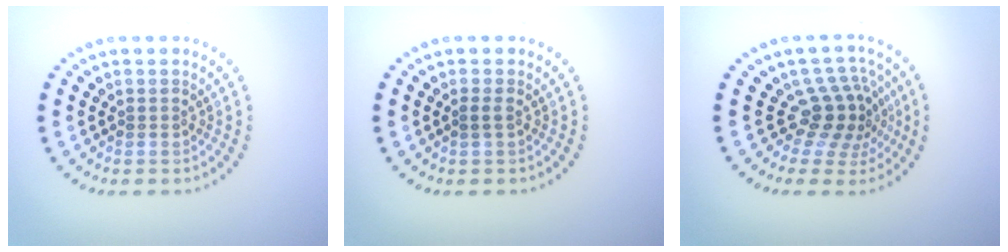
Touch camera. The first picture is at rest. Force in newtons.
{"total": 0.6, "press": 0.6, "slide": 0.1}
{"total": 4.1, "press": 2.9, "slide": 2.9}